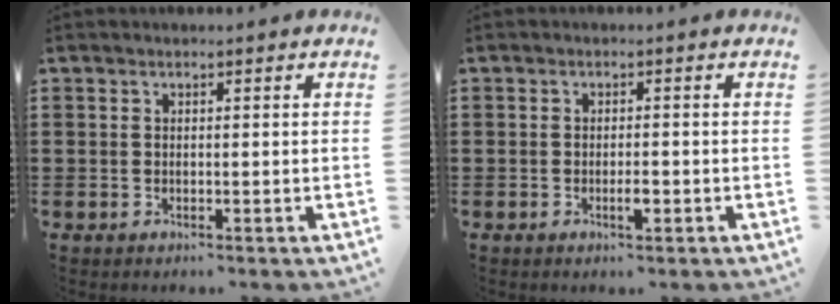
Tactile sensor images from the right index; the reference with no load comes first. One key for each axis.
{"total": 2.1, "fx": -0.8, "fy": 0.6, "fz": 1.8, "tx": -0.032, "ty": 0.000, "tz": -0.014}